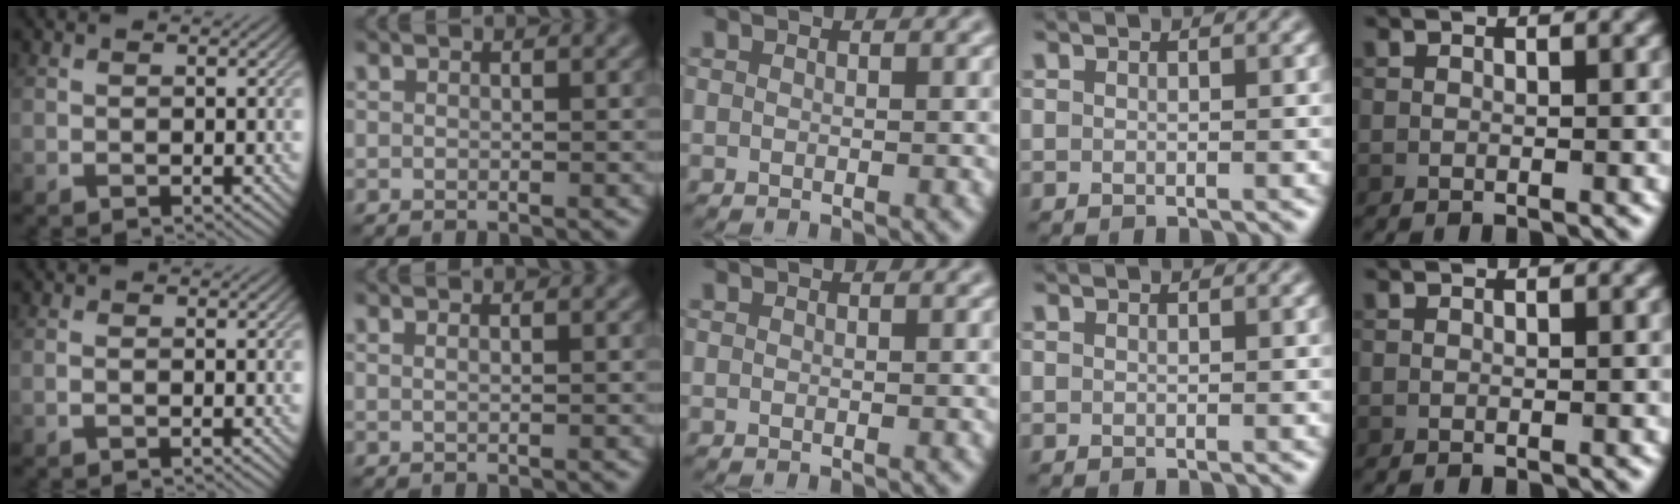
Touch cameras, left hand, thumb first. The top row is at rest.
{"thumb": {"total": 0.6, "force": [-0.4, 0.1, 0.4], "torque": [-0.010, 0.000, -0.007]}, "index": {"total": 0.8, "force": [0.5, 0.3, 0.6], "torque": [-0.005, -0.003, 0.000]}}